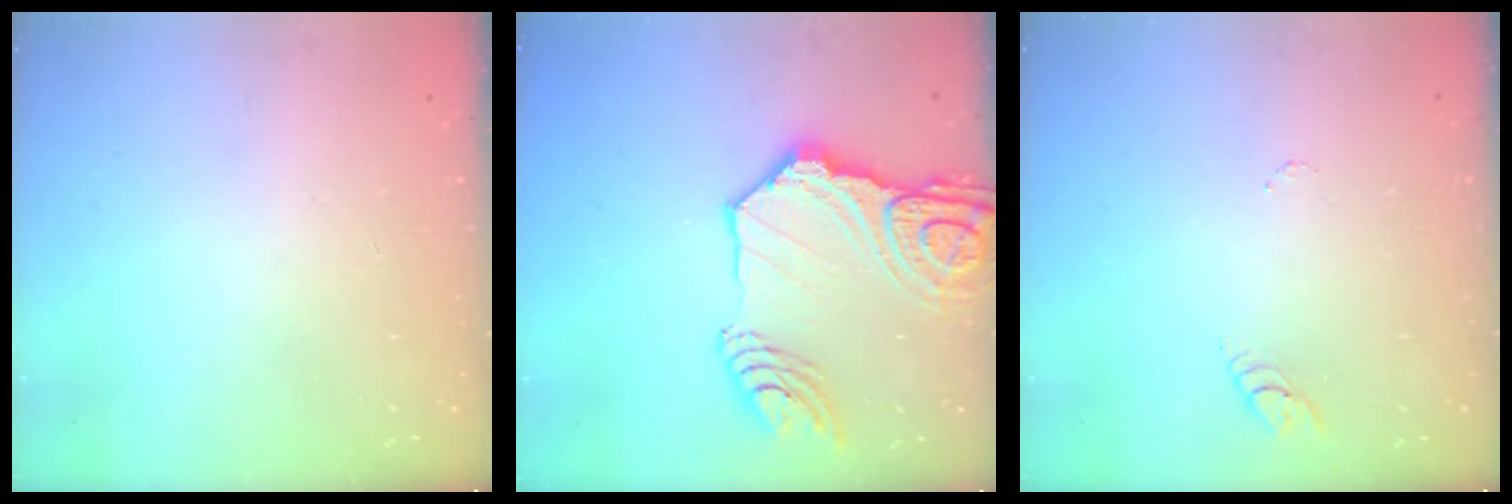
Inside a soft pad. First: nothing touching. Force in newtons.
{"total": 23.1, "press": 22.9, "slide": 2.8}
{"total": 2.9, "press": 2.9, "slide": 0.4}